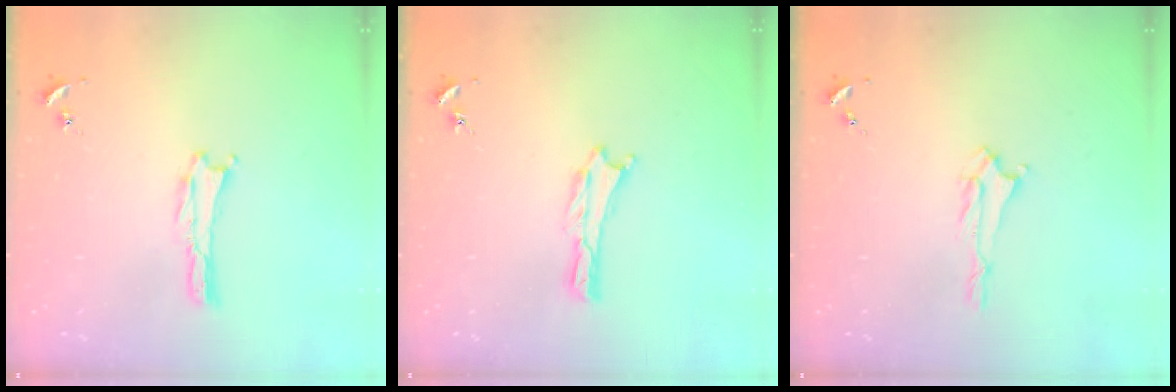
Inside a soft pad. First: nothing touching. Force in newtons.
{"total": 0.0}
{"total": 1.4, "press": 1.3, "slide": 0.2}